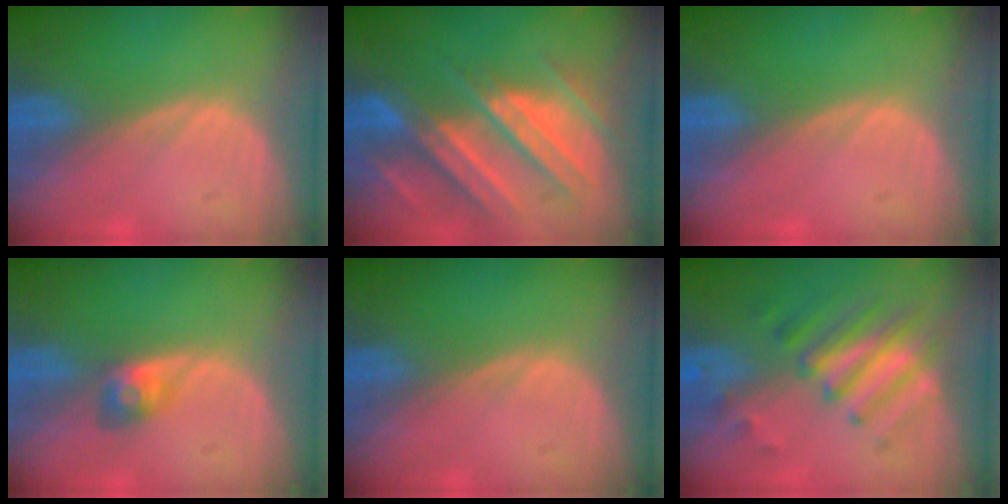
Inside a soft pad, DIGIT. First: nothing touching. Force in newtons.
{"total": 11.1, "press": 9.8, "slide": 5.0}
{"total": 0.0}
{"total": 2.8, "press": 2.6, "slide": 1.0}
{"total": 0.0}
{"total": 7.7, "press": 7.1, "slide": 3.1}